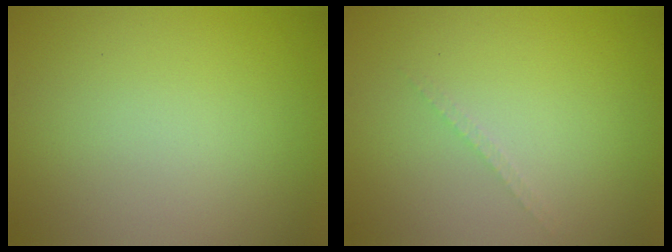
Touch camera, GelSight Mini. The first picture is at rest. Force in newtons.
{"total": 0.8, "press": 0.8, "slide": 0.0}